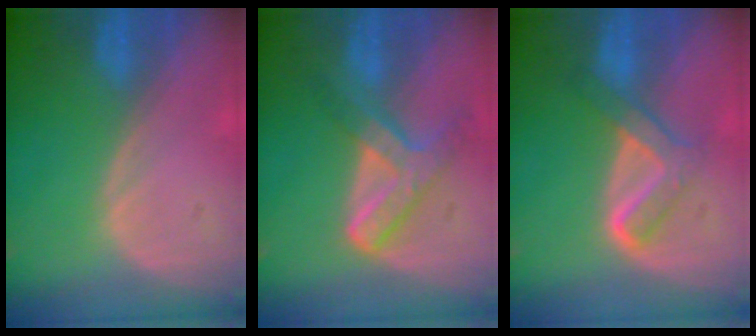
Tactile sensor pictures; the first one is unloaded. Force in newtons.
{"total": 7.2, "press": 6.2, "slide": 3.8}
{"total": 5.1, "press": 5.0, "slide": 0.8}